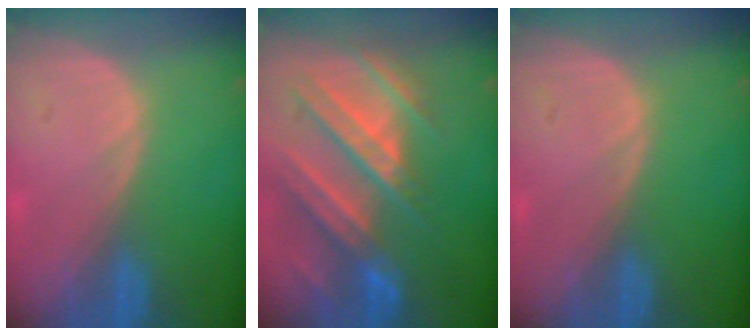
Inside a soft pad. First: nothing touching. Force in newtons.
{"total": 10.8, "press": 9.7, "slide": 4.8}
{"total": 0.0}